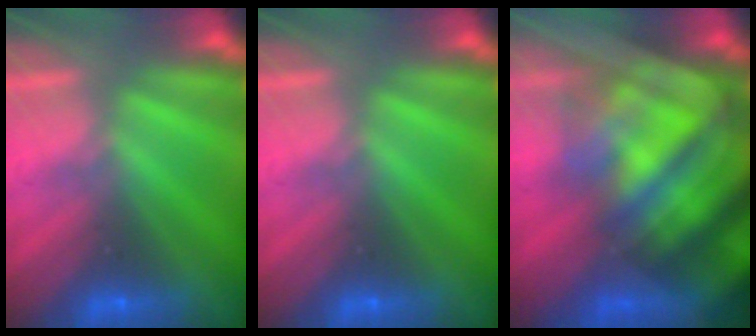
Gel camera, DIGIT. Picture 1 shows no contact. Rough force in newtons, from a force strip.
{"total": 0.0}
{"total": 7.7}